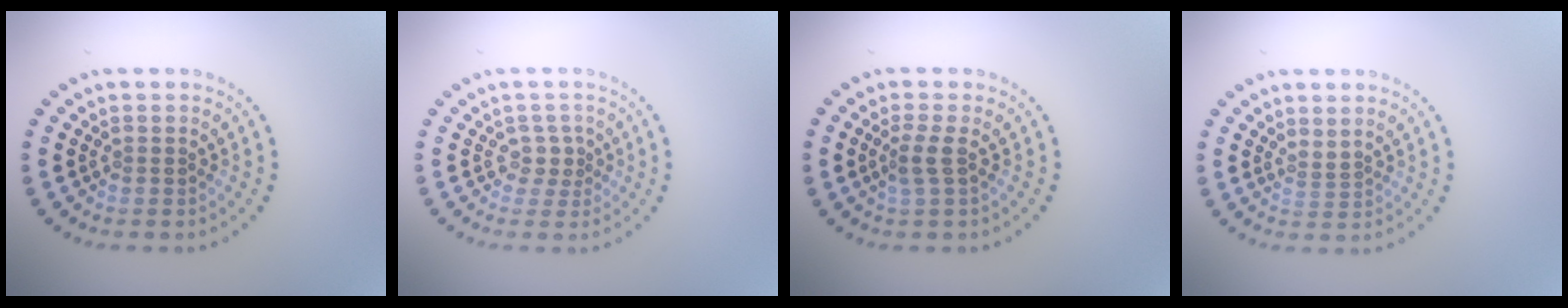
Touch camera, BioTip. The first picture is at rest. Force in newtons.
{"total": 1.6, "press": 1.1, "slide": 1.1}
{"total": 1.6, "press": 1.3, "slide": 1.0}
{"total": 0.8, "press": 0.3, "slide": 0.8}